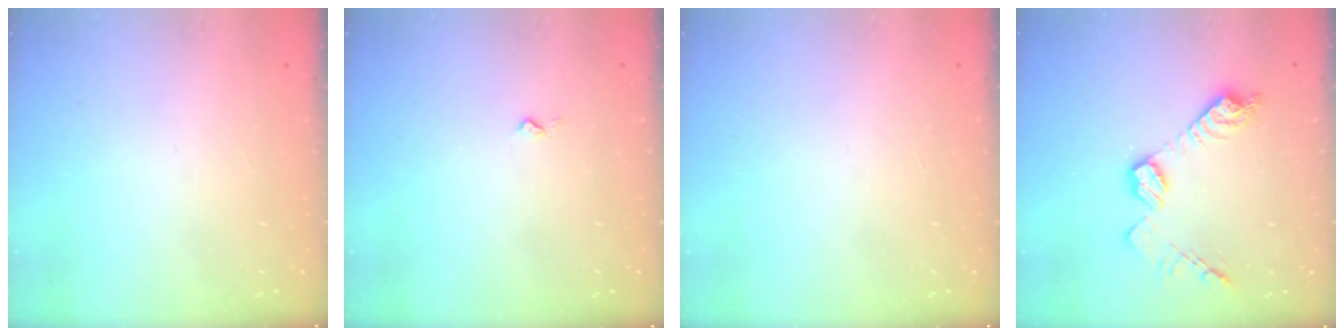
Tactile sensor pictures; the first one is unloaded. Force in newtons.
{"total": 2.7, "press": 2.6, "slide": 0.4}
{"total": 0.0}
{"total": 12.6, "press": 12.6, "slide": 0.8}